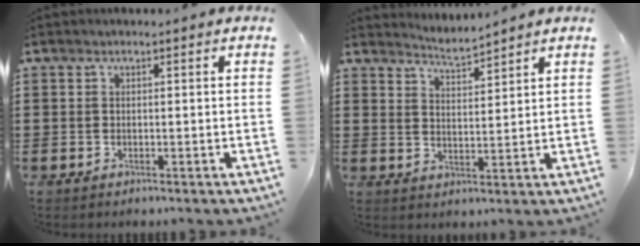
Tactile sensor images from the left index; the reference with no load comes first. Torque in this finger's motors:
{"motor_torque": [-1.01, 1.13, -0.03, -0.01]}